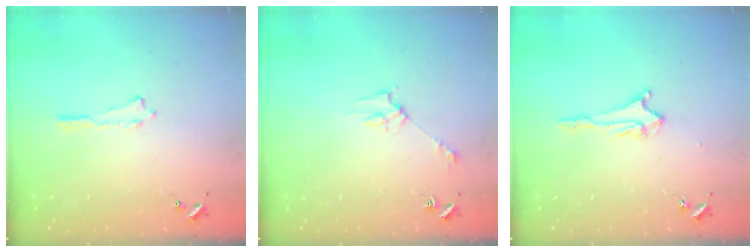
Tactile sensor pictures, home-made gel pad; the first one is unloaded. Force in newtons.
{"total": 2.8, "press": 2.8, "slide": 0.2}
{"total": 2.1, "press": 2.0, "slide": 0.4}